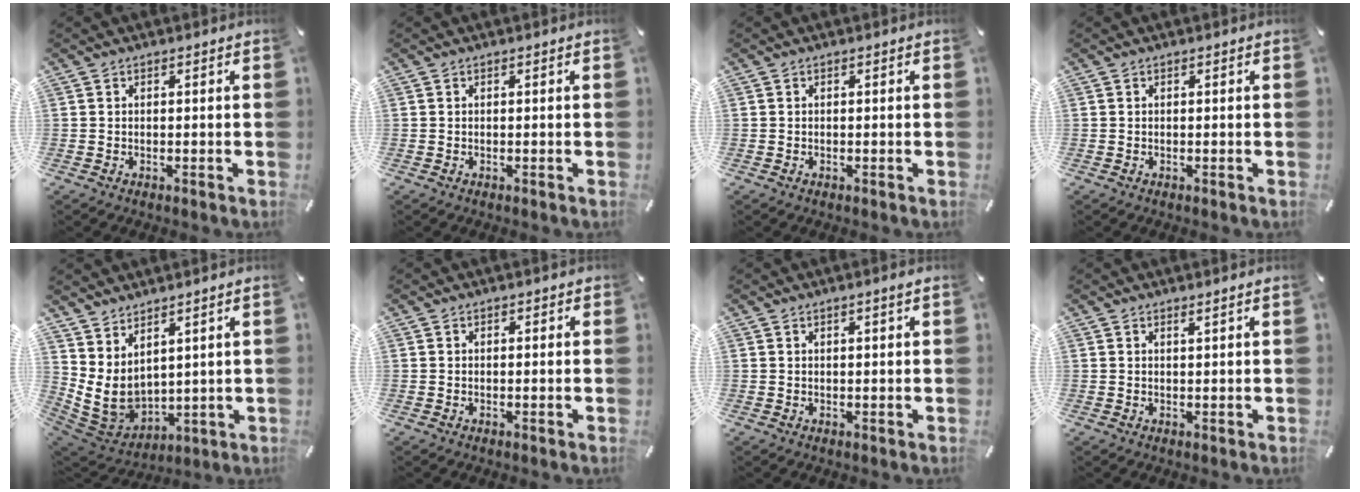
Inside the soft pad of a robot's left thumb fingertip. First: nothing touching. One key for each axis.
{"total": 0.0}
{"total": 0.0}
{"total": 0.0}
{"total": 8.2, "fx": 3.5, "fy": 6.6, "fz": 3.5, "tx": -0.082, "ty": -0.034, "tz": 0.076}
{"total": 0.5, "fx": 0.0, "fy": 0.5, "fz": 0.2, "tx": -0.003, "ty": 0.003, "tz": 0.000}
{"total": 1.4, "fx": 0.7, "fy": 0.2, "fz": 1.2, "tx": -0.024, "ty": 0.001, "tz": 0.011}
{"total": 0.9, "fx": 0.8, "fy": -0.1, "fz": 0.5, "tx": -0.008, "ty": -0.002, "tz": 0.014}